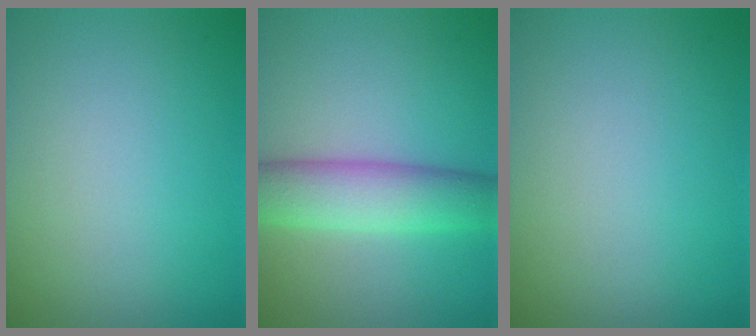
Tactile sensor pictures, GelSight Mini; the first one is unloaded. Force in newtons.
{"total": 5.7, "press": 5.7, "slide": 0.2}
{"total": 0.0}